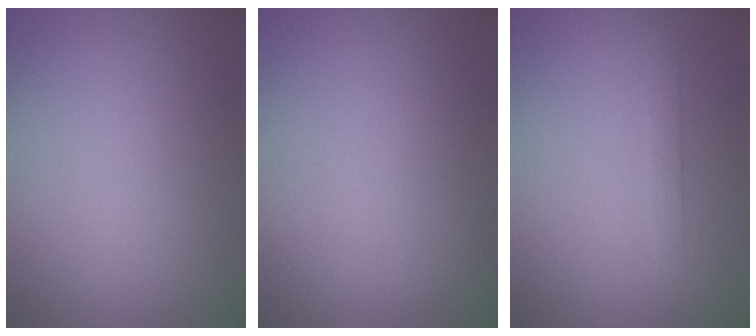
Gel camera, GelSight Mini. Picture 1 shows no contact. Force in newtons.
{"total": 0.0}
{"total": 1.3, "press": 1.3, "slide": 0.1}